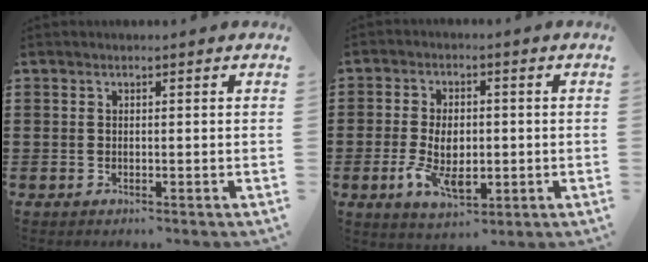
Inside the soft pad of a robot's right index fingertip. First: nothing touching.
{"total": 6.9, "force": [-1.2, 4.0, 5.4], "torque": [-0.119, 0.001, -0.024]}